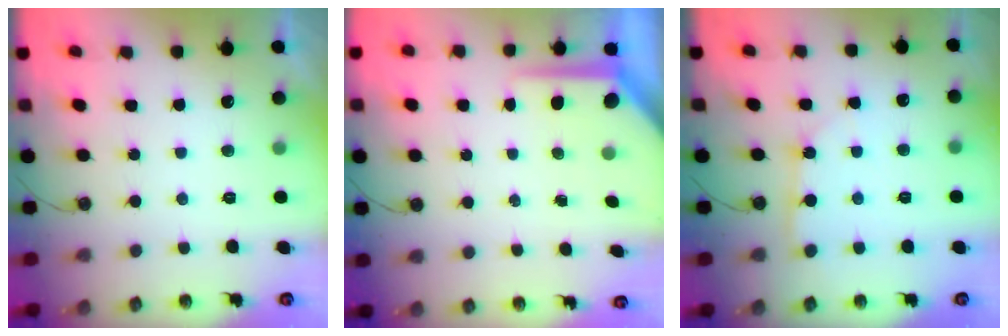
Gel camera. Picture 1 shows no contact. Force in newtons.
{"total": 7.2, "press": 7.2, "slide": 0.7}
{"total": 2.9, "press": 2.9, "slide": 0.1}